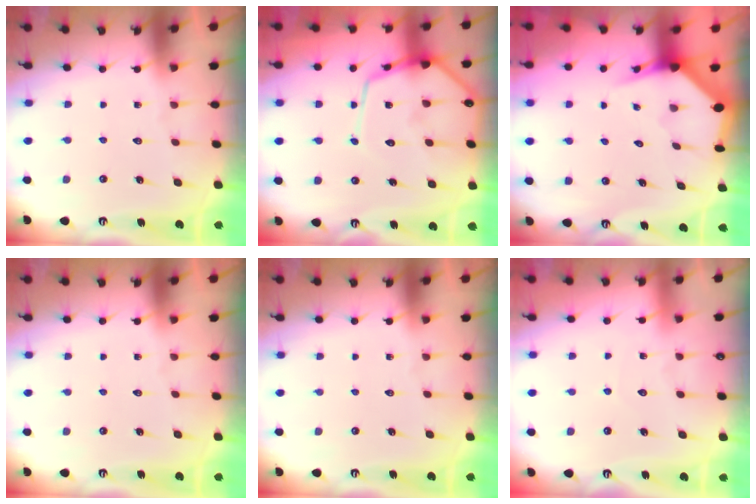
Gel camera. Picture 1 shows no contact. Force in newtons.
{"total": 13.6, "press": 13.6, "slide": 1.2}
{"total": 3.3, "press": 3.3, "slide": 0.5}
{"total": 0.0}
{"total": 0.0}
{"total": 3.6, "press": 3.6, "slide": 0.4}